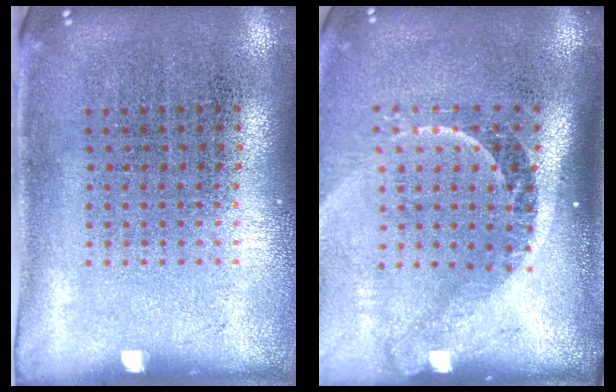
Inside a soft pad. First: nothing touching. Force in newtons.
{"total": 2.3, "press": 1.6, "slide": 1.7}